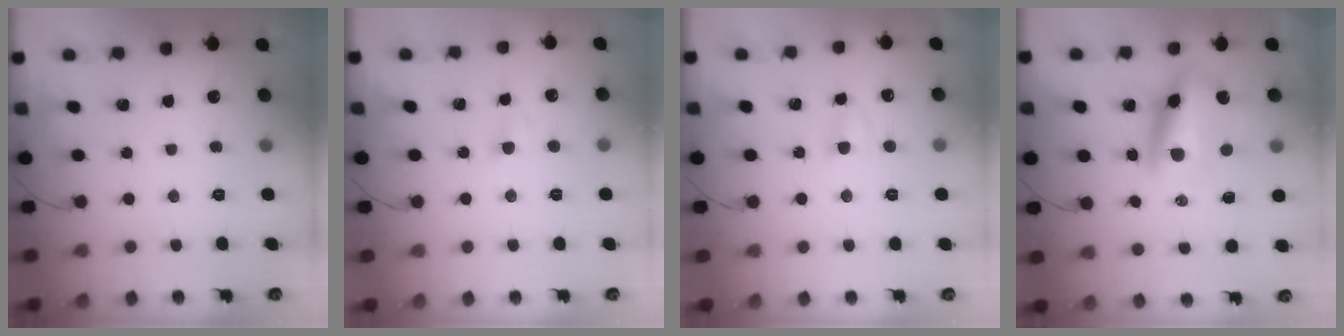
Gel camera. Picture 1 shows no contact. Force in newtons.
{"total": 2.9, "press": 2.7, "slide": 0.9}
{"total": 3.2, "press": 2.9, "slide": 1.3}
{"total": 9.7, "press": 9.4, "slide": 2.3}